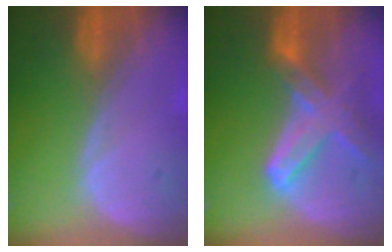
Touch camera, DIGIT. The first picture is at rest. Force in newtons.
{"total": 7.9, "press": 7.0, "slide": 3.6}